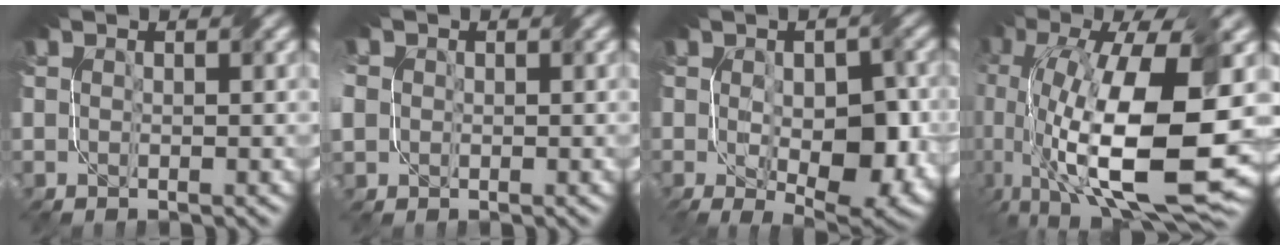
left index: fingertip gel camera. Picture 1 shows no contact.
{"total": 3.9, "force": [0.5, 3.5, 1.7], "torque": [-0.057, 0.018, 0.012]}
{"total": 9.7, "force": [-1.7, 4.8, 8.3], "torque": [-0.135, -0.016, -0.013]}
{"total": 16.4, "force": [-0.3, 7.2, 14.7], "torque": [-0.273, 0.006, -0.001]}